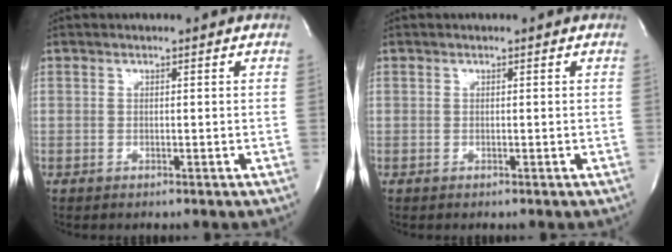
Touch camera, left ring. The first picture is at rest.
{"total": 0.0}